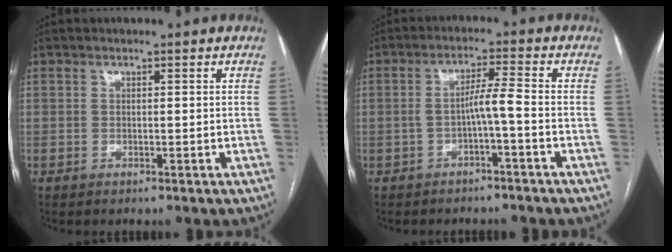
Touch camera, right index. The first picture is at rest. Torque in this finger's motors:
{"motor_torque": [0.51, 0.02, 0.28, 0.08]}